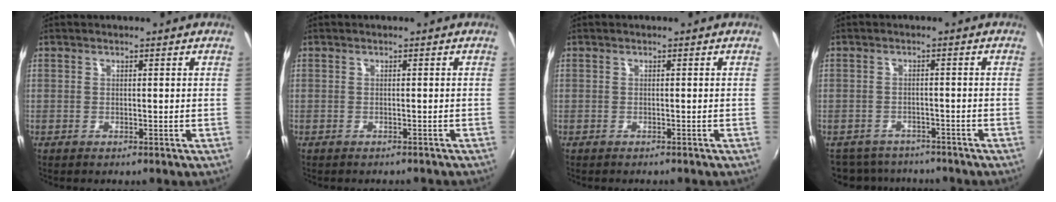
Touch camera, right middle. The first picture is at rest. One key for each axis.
{"total": 1.6, "fx": -1.5, "fy": 0.4, "fz": 0.5, "tx": -0.013, "ty": -0.007, "tz": -0.018}
{"total": 0.6, "fx": -0.6, "fy": 0.0, "fz": 0.2, "tx": -0.003, "ty": -0.001, "tz": -0.008}
{"total": 9.4, "fx": -8.3, "fy": 3.8, "fz": 2.3, "tx": -0.065, "ty": -0.001, "tz": -0.120}